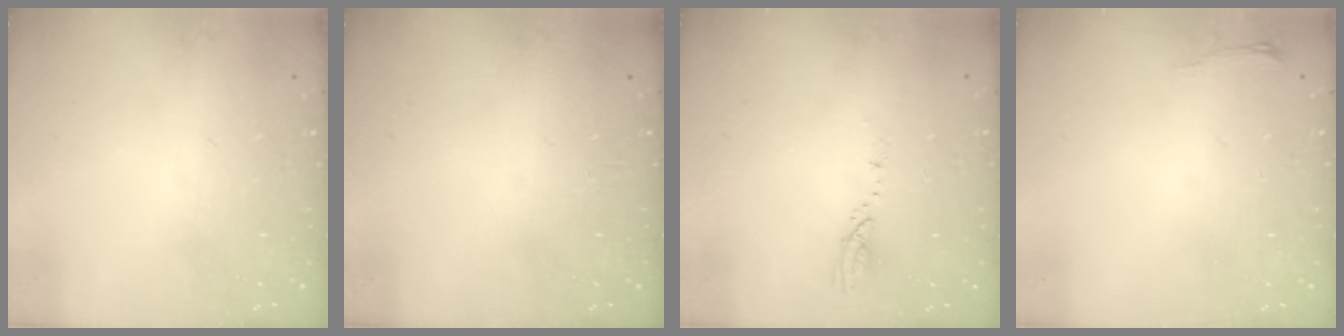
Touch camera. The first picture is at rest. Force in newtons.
{"total": 0.0}
{"total": 3.0, "press": 3.0, "slide": 0.1}
{"total": 3.1, "press": 3.1, "slide": 0.5}